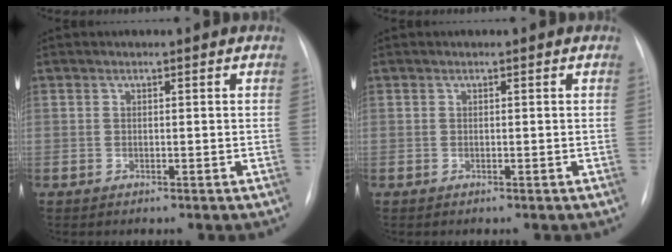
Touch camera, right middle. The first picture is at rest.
{"total": 0.0}